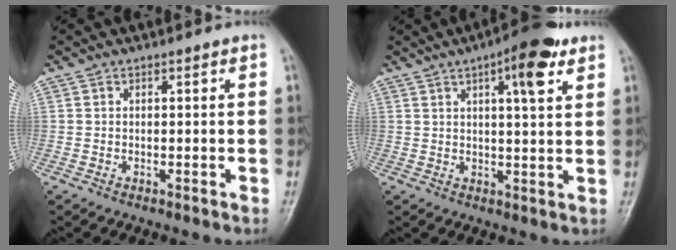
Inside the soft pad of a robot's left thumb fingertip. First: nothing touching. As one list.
[{"total": 9.2, "force": [4.7, 2.4, 7.5], "torque": [-0.097, -0.012, 0.063]}]